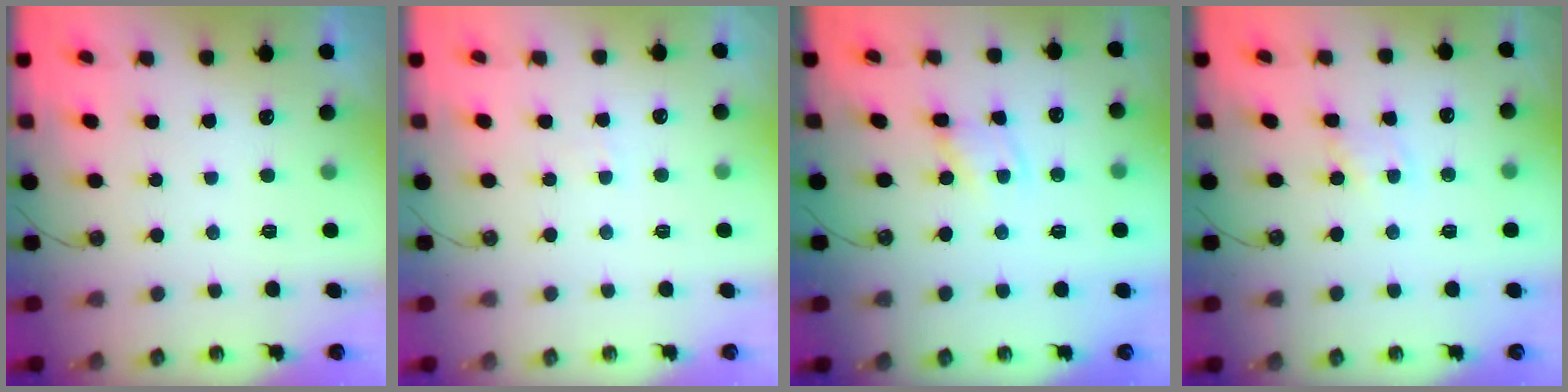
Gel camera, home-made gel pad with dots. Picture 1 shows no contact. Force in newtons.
{"total": 2.7, "press": 2.6, "slide": 0.4}
{"total": 1.4, "press": 1.4, "slide": 0.1}
{"total": 2.7, "press": 2.7, "slide": 0.2}